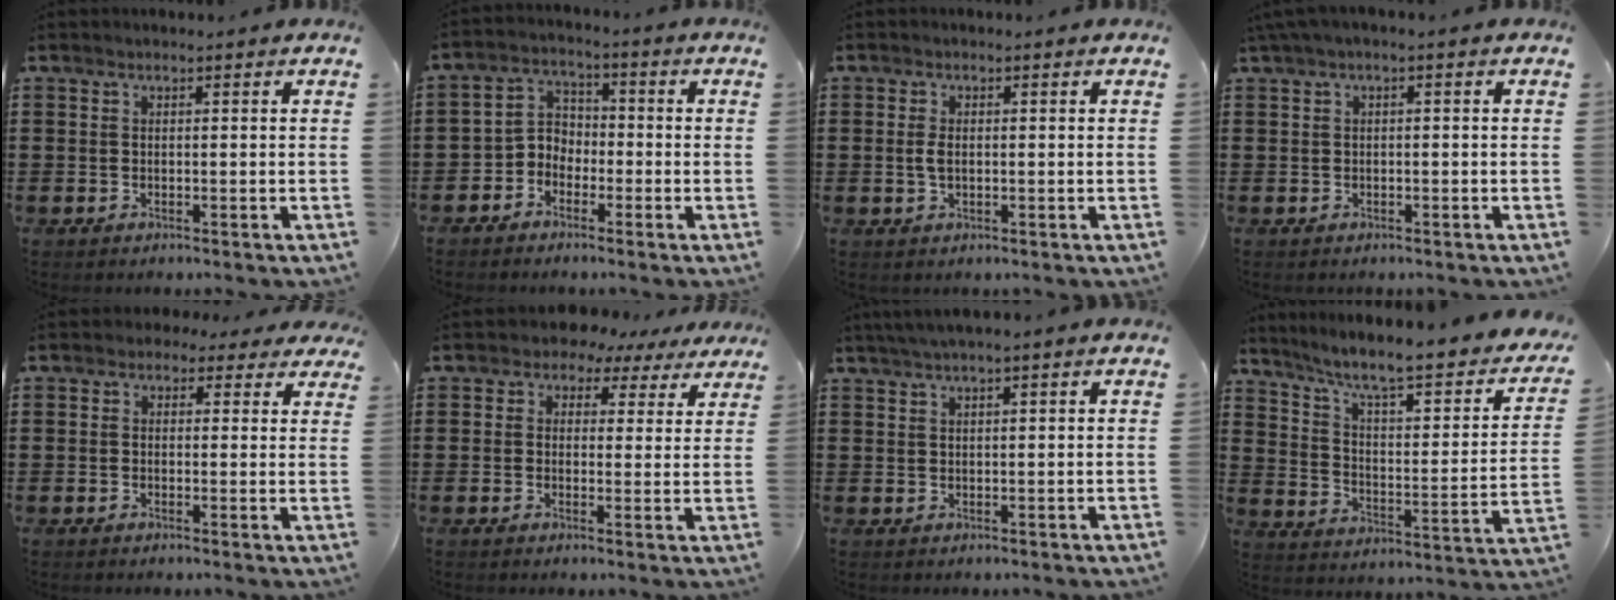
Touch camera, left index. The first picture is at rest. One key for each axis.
{"total": 3.9, "fx": -2.8, "fy": 2.6, "fz": 0.5, "tx": -0.029, "ty": 0.006, "tz": -0.066}
{"total": 2.1, "fx": 0.0, "fy": 1.1, "fz": 1.9, "tx": -0.053, "ty": -0.003, "tz": -0.007}
{"total": 1.4, "fx": -0.7, "fy": 0.2, "fz": 1.2, "tx": -0.017, "ty": -0.003, "tz": -0.014}
{"total": 1.9, "fx": 1.0, "fy": 1.4, "fz": 0.7, "tx": -0.013, "ty": 0.006, "tz": 0.015}
{"total": 3.3, "fx": 2.3, "fy": 2.2, "fz": 0.8, "tx": -0.025, "ty": -0.005, "tz": 0.037}
{"total": 1.8, "fx": 1.2, "fy": -0.2, "fz": 1.3, "tx": -0.025, "ty": 0.000, "tz": 0.024}
{"total": 7.2, "fx": 5.5, "fy": 0.7, "fz": 4.5, "tx": -0.111, "ty": -0.044, "tz": 0.086}